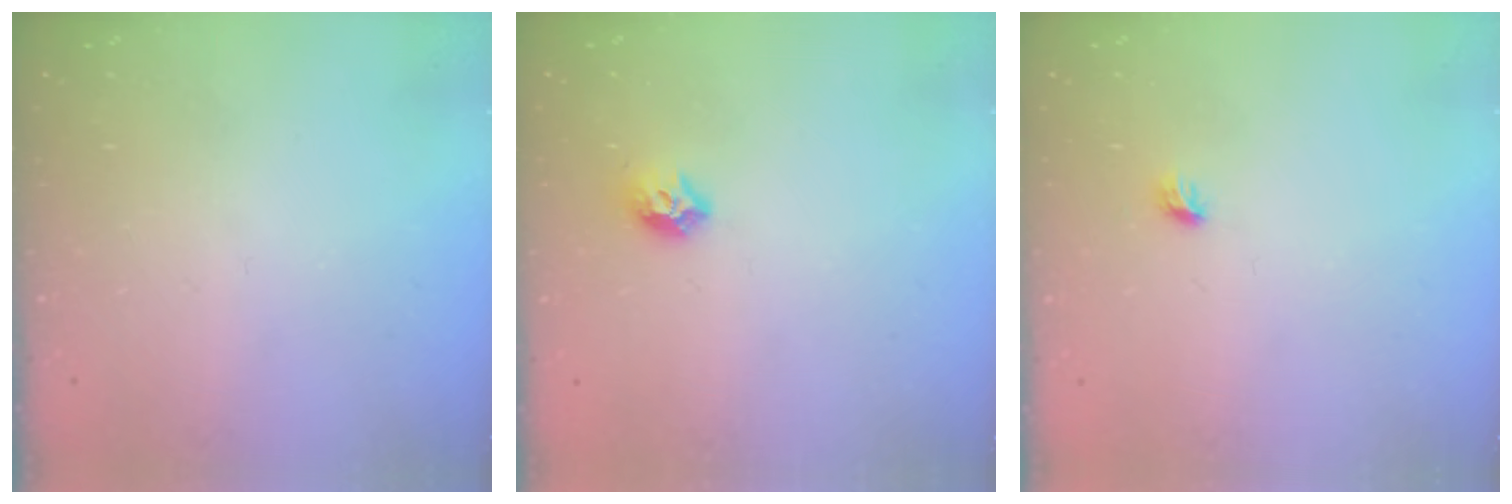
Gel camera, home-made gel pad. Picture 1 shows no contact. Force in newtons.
{"total": 7.9, "press": 7.8, "slide": 1.0}
{"total": 3.7, "press": 3.6, "slide": 0.8}